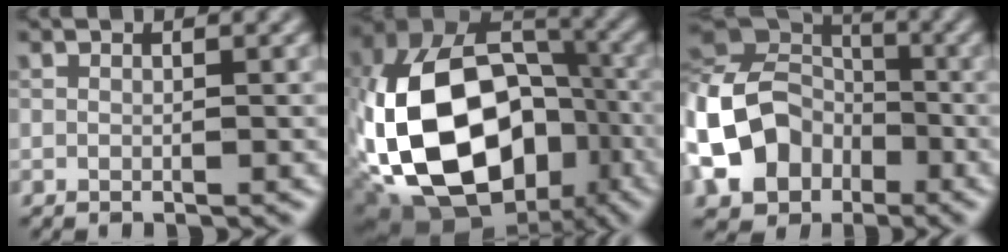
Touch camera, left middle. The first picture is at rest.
{"total": 17.6, "force": [-3.8, 12.2, 12.1], "torque": [-0.233, -0.003, -0.060]}
{"total": 12.2, "force": [-4.1, 9.7, 6.1], "torque": [-0.129, -0.012, -0.096]}